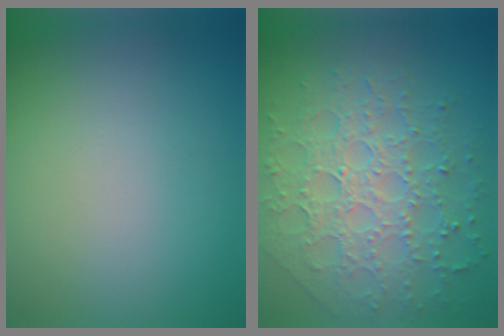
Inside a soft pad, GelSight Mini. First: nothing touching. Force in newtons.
{"total": 7.2, "press": 5.2, "slide": 5.0}